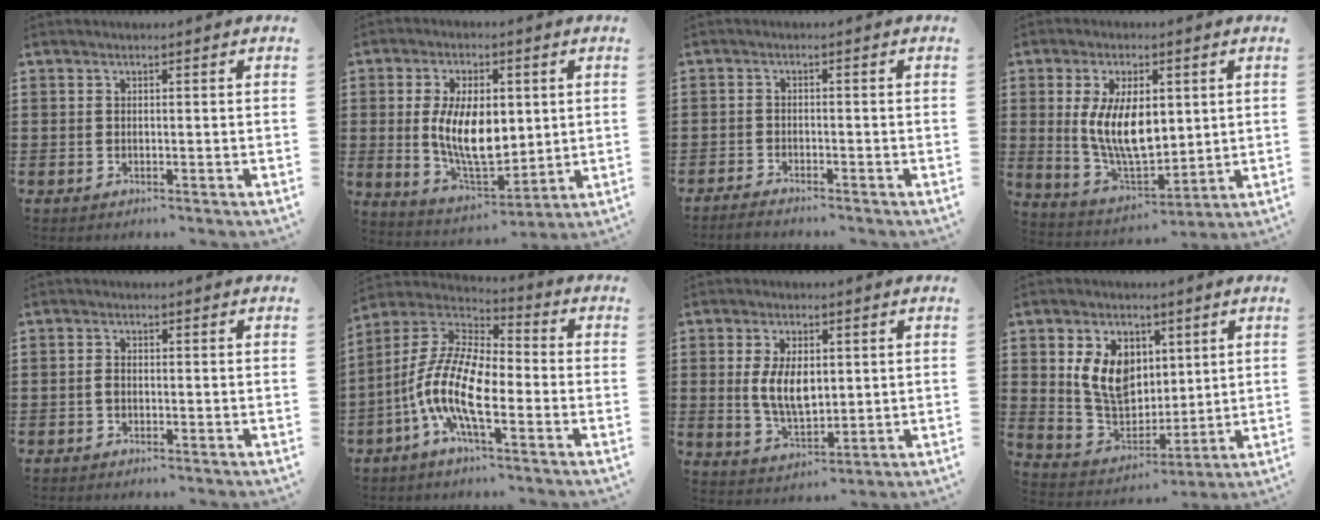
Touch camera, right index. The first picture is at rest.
{"total": 11.0, "force": [1.0, 5.8, 9.2], "torque": [-0.176, 0.002, 0.017]}
{"total": 1.6, "force": [-1.6, 0.1, -0.1], "torque": [-0.004, 0.004, -0.033]}
{"total": 10.5, "force": [1.5, 5.5, 8.8], "torque": [-0.188, -0.002, 0.024]}
{"total": 1.0, "force": [-0.4, 0.5, 0.7], "torque": [-0.016, -0.001, -0.008]}
{"total": 12.6, "force": [-4.2, 4.6, 11.0], "torque": [-0.270, -0.019, -0.092]}
{"total": 7.2, "force": [0.8, 3.9, 6.0], "torque": [-0.117, 0.007, 0.012]}
{"total": 9.3, "force": [3.0, 6.8, 5.5], "torque": [-0.135, 0.010, 0.055]}